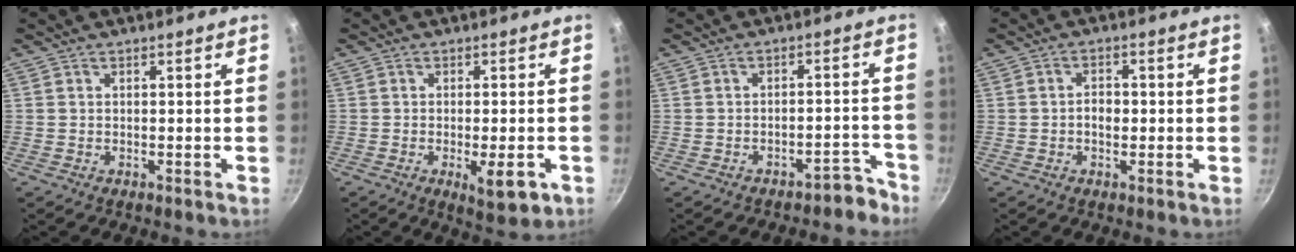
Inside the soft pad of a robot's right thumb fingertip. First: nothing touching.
{"total": 6.6, "force": [-2.3, 2.2, 5.8], "torque": [-0.082, -0.004, -0.025]}
{"total": 4.4, "force": [-3.9, 1.8, 0.8], "torque": [0.007, 0.068, -0.048]}
{"total": 2.9, "force": [-0.4, 1.9, 2.1], "torque": [-0.029, 0.009, -0.008]}